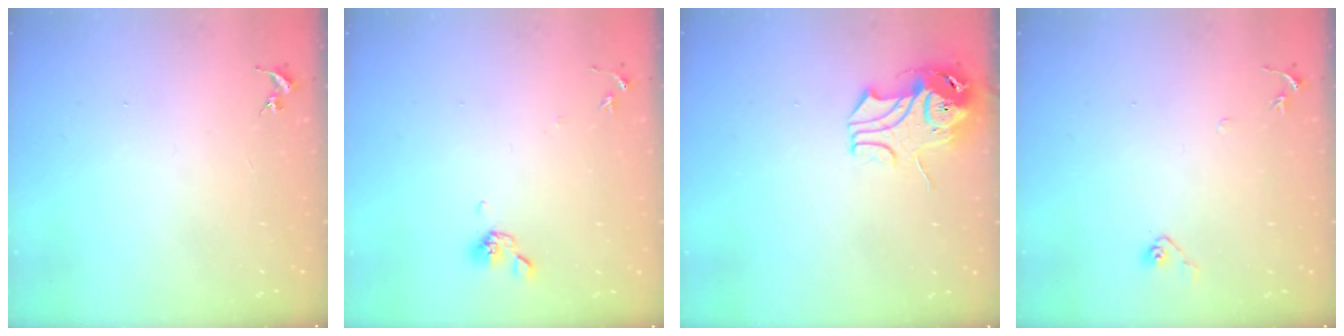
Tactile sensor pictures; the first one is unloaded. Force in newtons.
{"total": 7.1, "press": 6.8, "slide": 1.8}
{"total": 9.5, "press": 9.4, "slide": 1.2}
{"total": 4.8, "press": 4.7, "slide": 1.0}